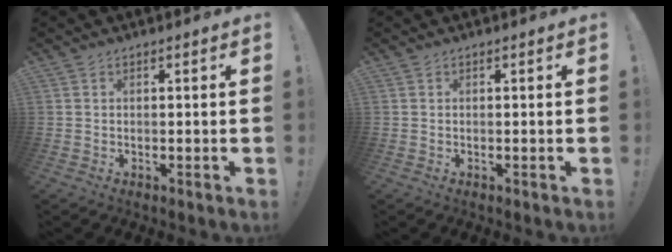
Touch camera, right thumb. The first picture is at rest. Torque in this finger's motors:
{"motor_torque": [0.22, -0.09, -0.24, -0.16, 0.03]}